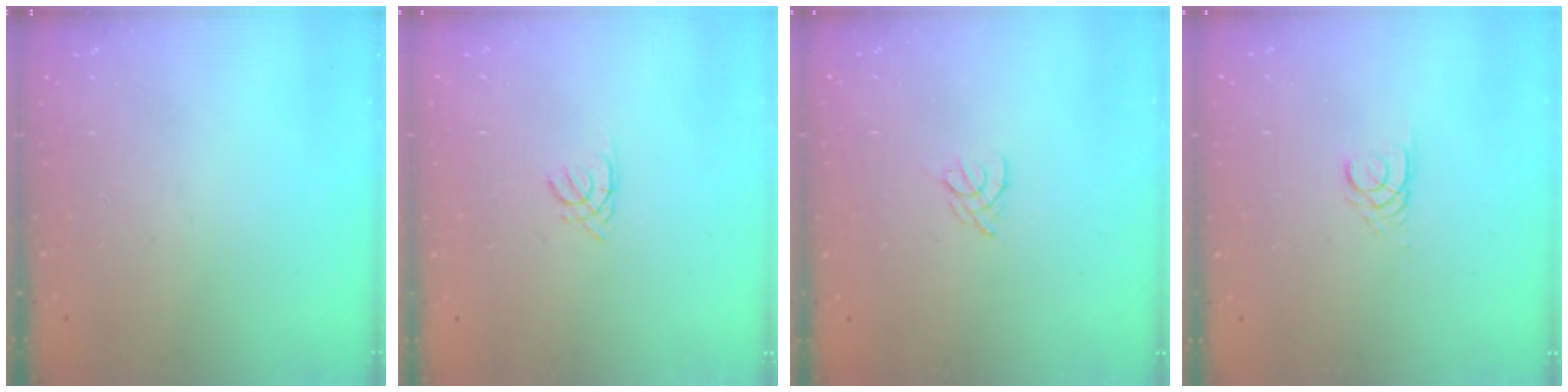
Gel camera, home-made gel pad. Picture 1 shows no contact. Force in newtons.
{"total": 1.7, "press": 1.7, "slide": 0.3}
{"total": 4.3, "press": 4.2, "slide": 0.7}
{"total": 2.6, "press": 2.6, "slide": 0.3}